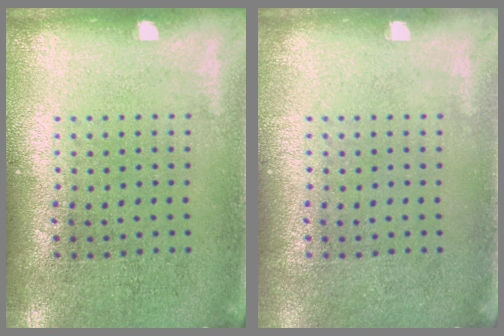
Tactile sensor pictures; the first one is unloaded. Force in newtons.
{"total": 0.0}